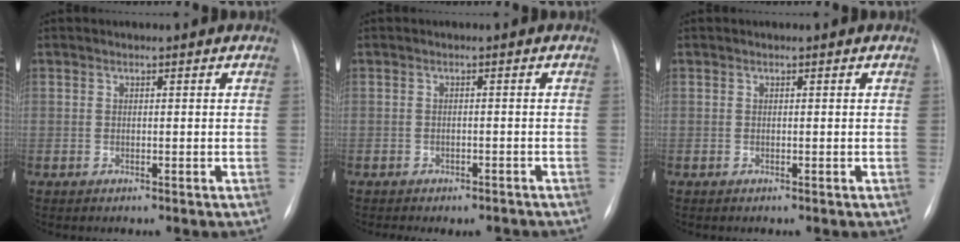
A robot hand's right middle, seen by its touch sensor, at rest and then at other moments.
{"total": 4.3, "force": [-3.6, 1.8, 1.3], "torque": [-0.010, 0.006, -0.041]}
{"total": 0.0}